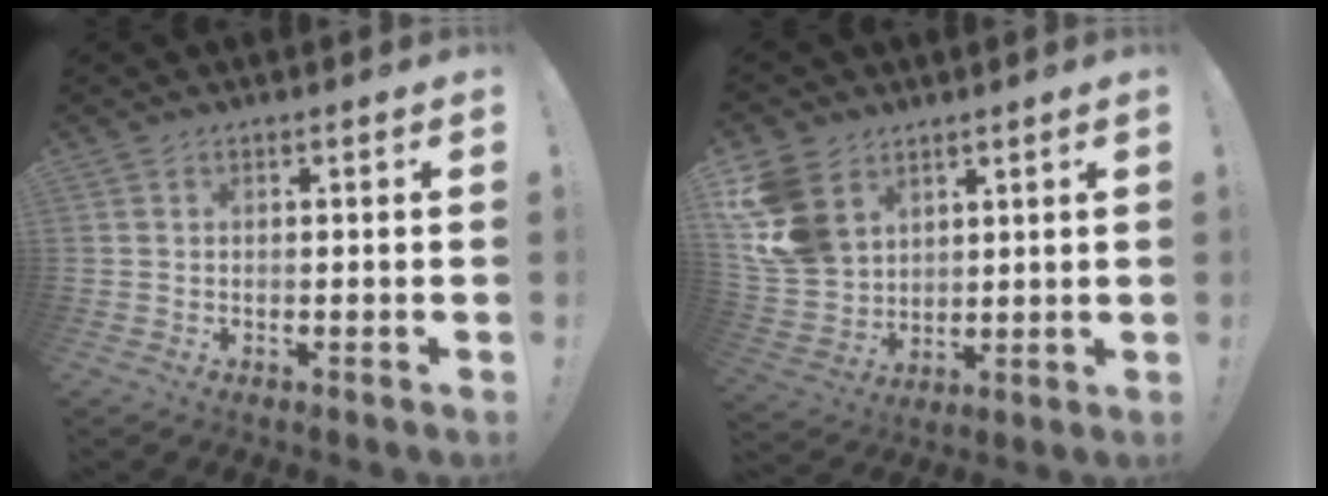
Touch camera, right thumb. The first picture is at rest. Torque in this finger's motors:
{"motor_torque": [1.41, 2.31, 0.75, 0.33, 0.07]}